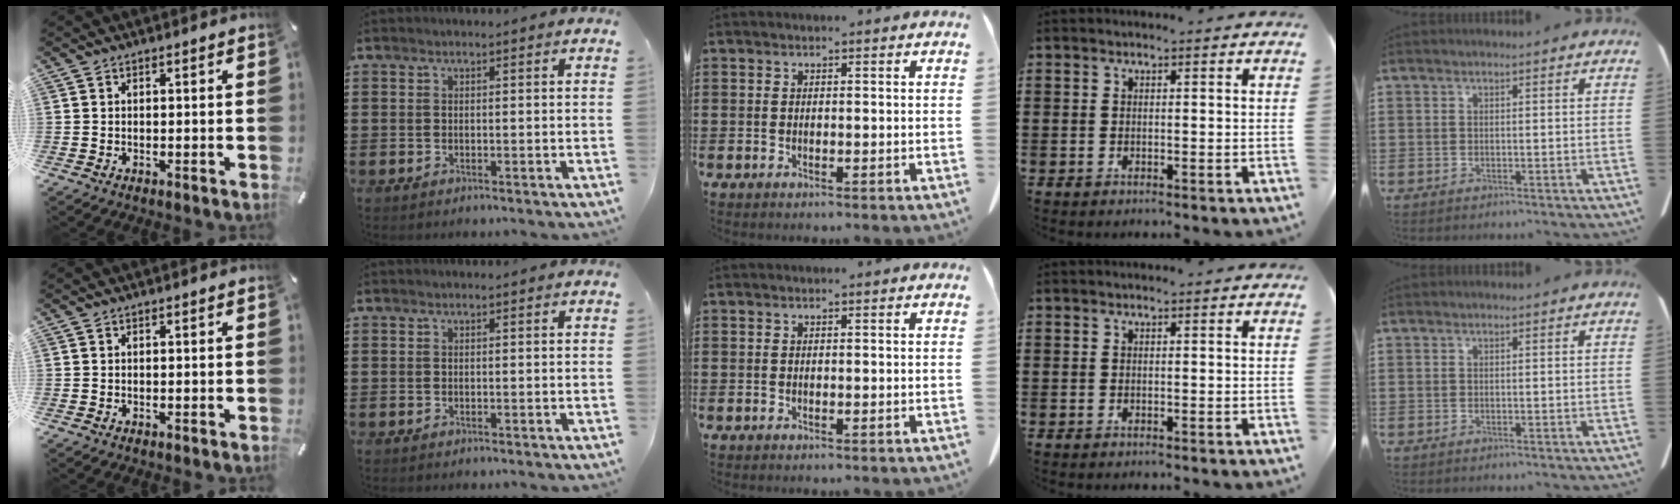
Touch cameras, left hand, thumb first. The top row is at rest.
{}